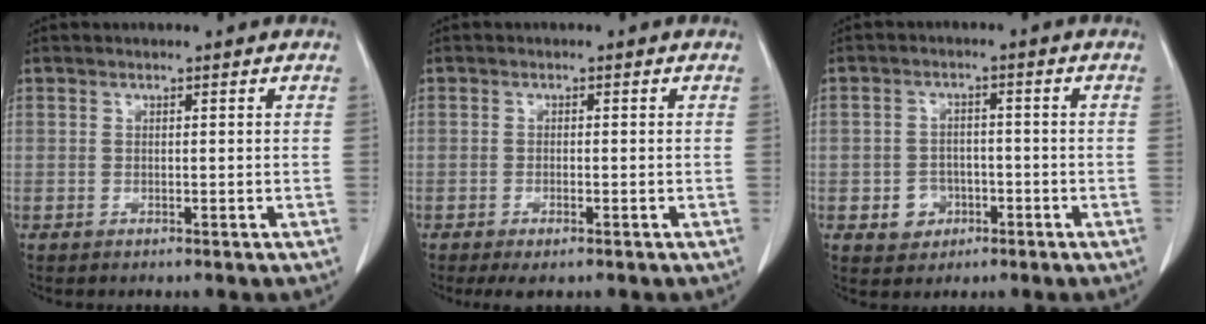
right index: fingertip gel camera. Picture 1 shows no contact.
{"total": 2.8, "force": [-1.8, 0.6, 2.0], "torque": [-0.036, -0.006, -0.027]}
{"total": 4.0, "force": [-1.5, 3.5, 1.3], "torque": [-0.017, 0.008, -0.018]}